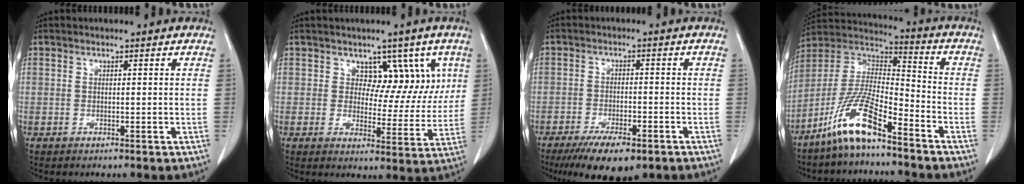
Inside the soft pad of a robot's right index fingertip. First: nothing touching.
{"total": 7.3, "force": [3.8, 5.2, 3.6], "torque": [-0.011, 0.007, 0.050]}
{"total": 9.6, "force": [-6.6, 3.1, 6.3], "torque": [-0.098, -0.013, -0.103]}
{"total": 12.8, "force": [-8.6, 2.1, 9.2], "torque": [-0.195, 0.002, -0.167]}